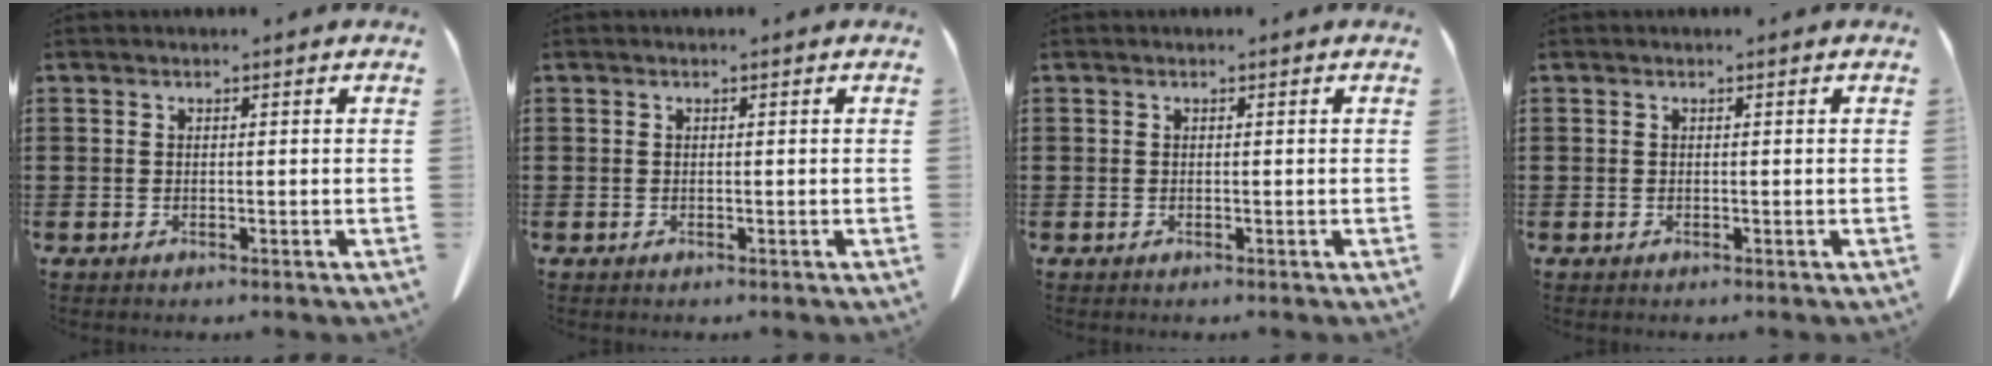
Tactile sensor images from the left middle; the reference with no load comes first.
{"total": 0.0}
{"total": 0.0}
{"total": 0.0}